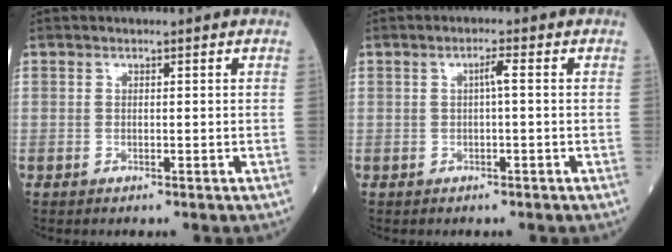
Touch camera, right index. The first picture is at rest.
{"total": 1.6, "force": [0.1, 0.1, 1.6], "torque": [-0.025, 0.004, 0.001]}